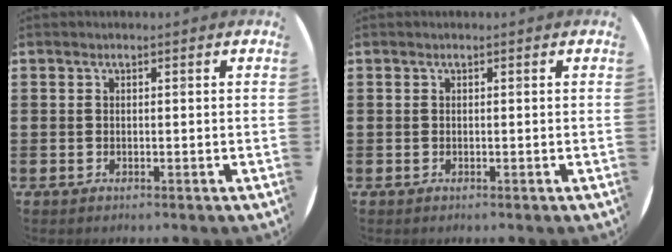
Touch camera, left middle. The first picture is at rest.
{"total": 0.0}